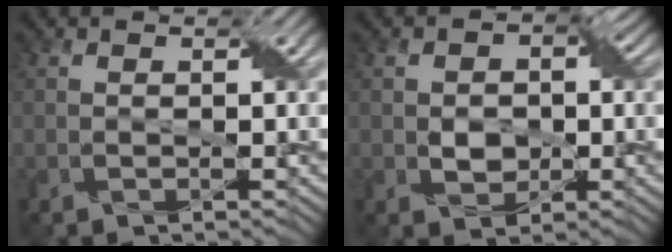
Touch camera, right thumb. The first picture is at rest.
{"total": 4.7, "force": [-0.1, 3.7, 2.9], "torque": [-0.044, -0.002, -0.005]}